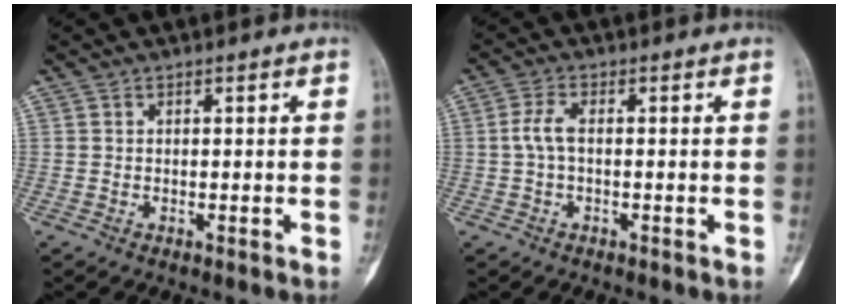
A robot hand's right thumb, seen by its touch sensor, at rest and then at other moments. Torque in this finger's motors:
{"motor_torque": [0.00, 0.02, 0.13, -0.17, 0.05]}